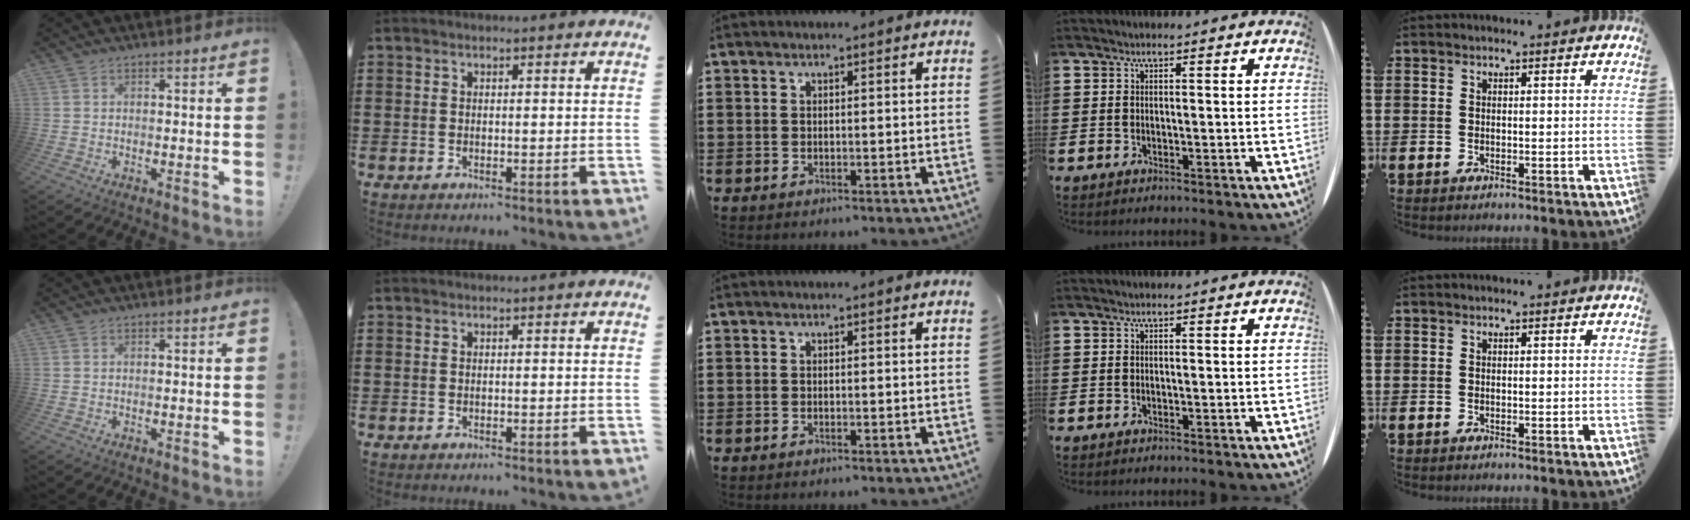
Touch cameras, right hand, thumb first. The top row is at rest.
{}